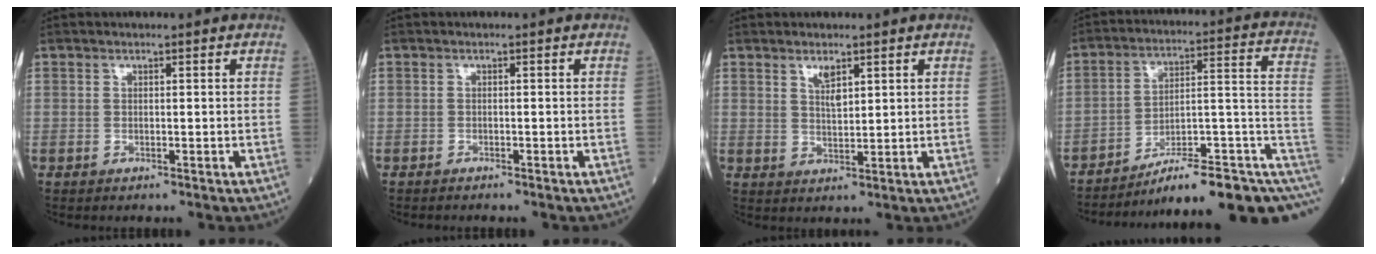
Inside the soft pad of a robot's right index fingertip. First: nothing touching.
{"total": 0.8, "force": [-0.7, 0.1, 0.2], "torque": [-0.009, -0.001, -0.013]}
{"total": 3.0, "force": [1.8, 0.9, 2.2], "torque": [-0.044, -0.001, 0.036]}
{"total": 19.5, "force": [-11.0, 3.2, 15.7], "torque": [-0.138, 0.060, -0.153]}